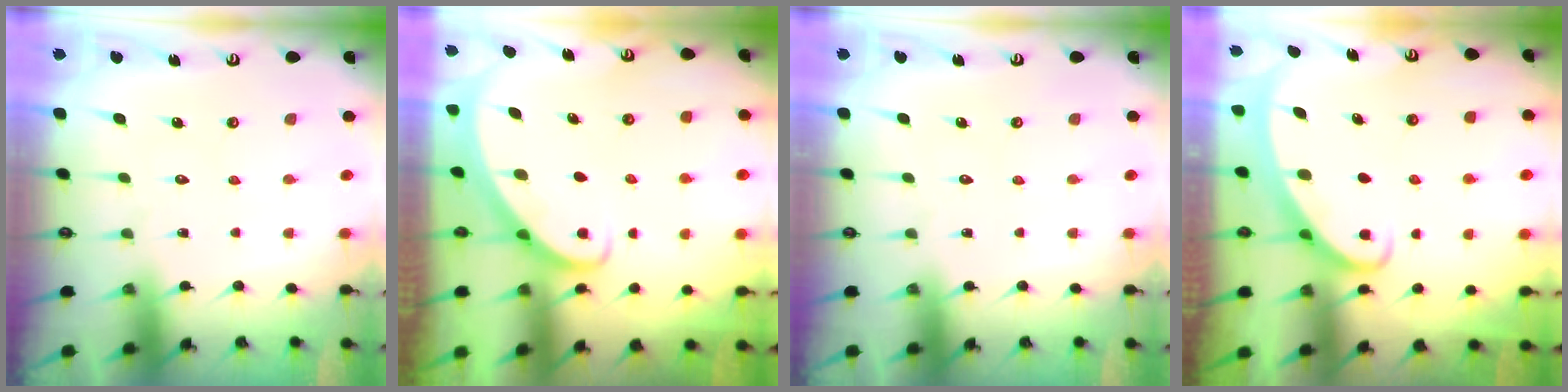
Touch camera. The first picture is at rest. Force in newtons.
{"total": 2.8, "press": 2.8, "slide": 0.2}
{"total": 0.0}
{"total": 2.6, "press": 2.5, "slide": 0.4}